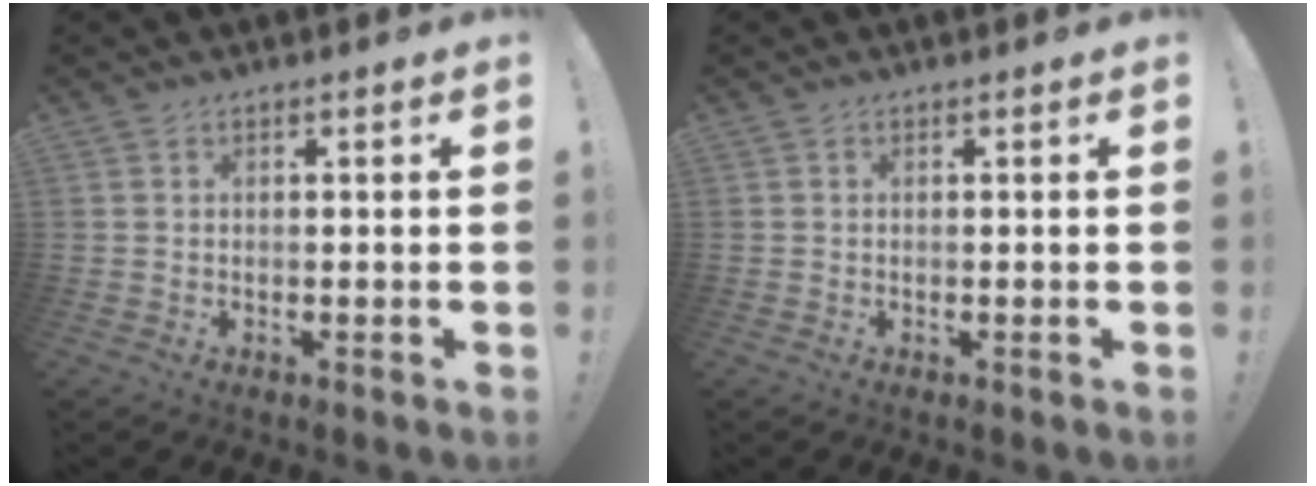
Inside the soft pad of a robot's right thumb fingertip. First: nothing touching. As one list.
[{"total": 0.0}]